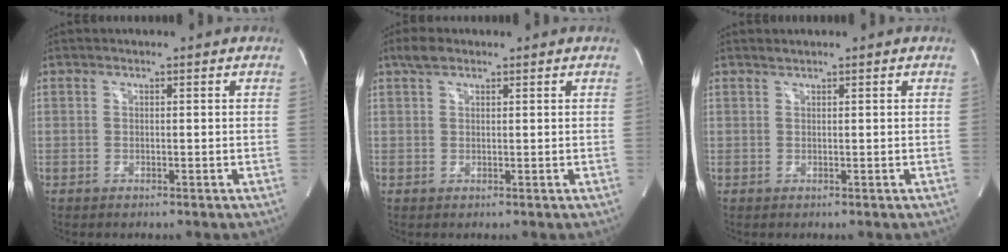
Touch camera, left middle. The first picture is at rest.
{"total": 2.4, "force": [1.8, 1.1, 1.2], "torque": [-0.032, 0.010, 0.035]}
{"total": 0.6, "force": [0.6, -0.2, 0.0], "torque": [-0.008, 0.000, 0.014]}